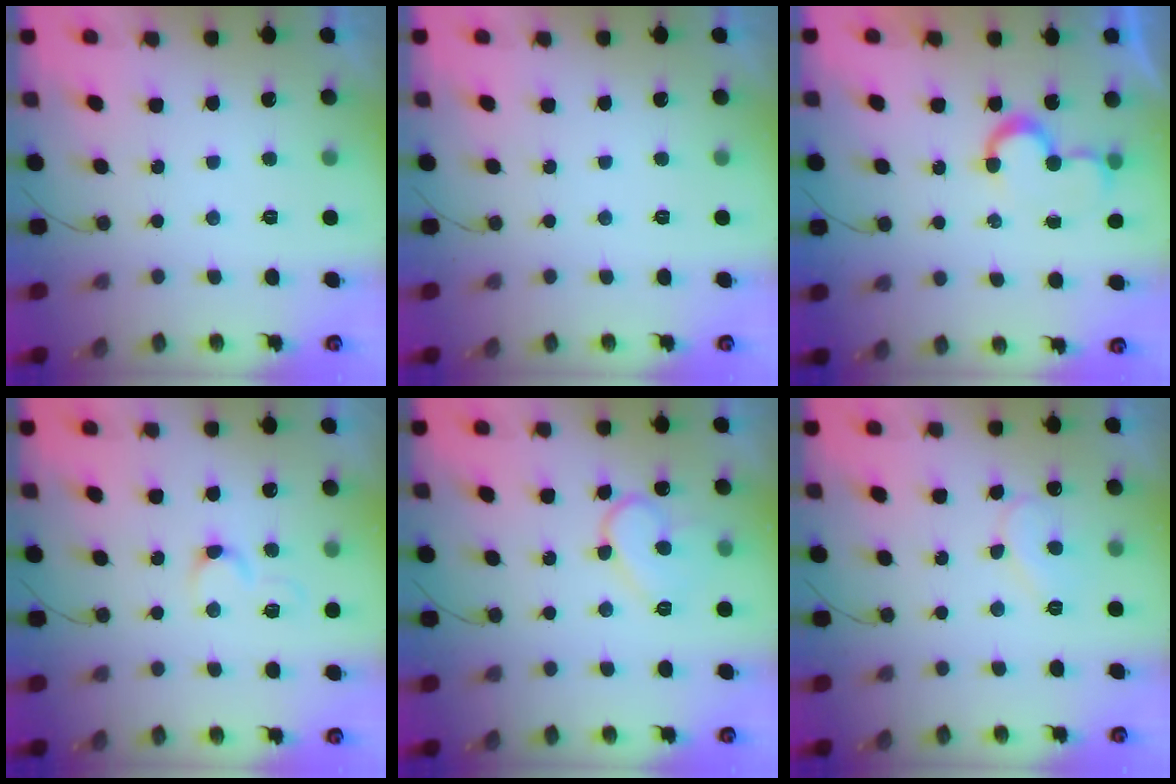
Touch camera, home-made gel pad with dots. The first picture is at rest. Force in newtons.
{"total": 0.0}
{"total": 6.2, "press": 5.7, "slide": 2.4}
{"total": 4.4, "press": 4.3, "slide": 0.6}
{"total": 9.5, "press": 9.5, "slide": 0.9}
{"total": 8.1, "press": 8.0, "slide": 0.3}